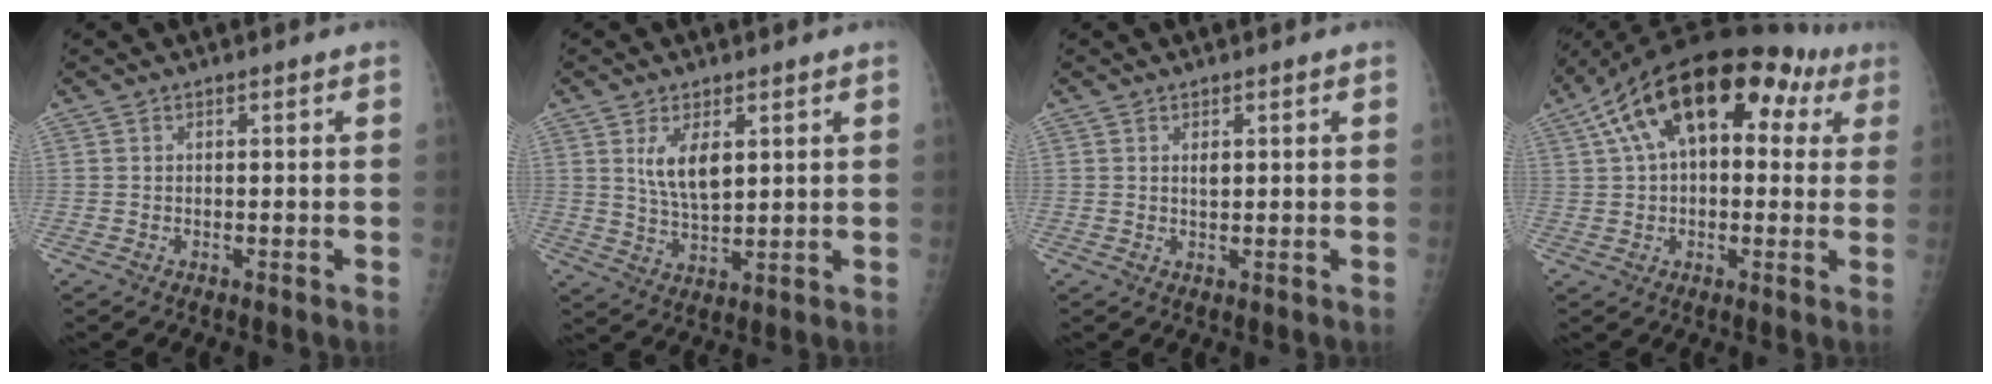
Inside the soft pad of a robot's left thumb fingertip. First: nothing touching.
{"total": 6.9, "force": [2.6, 3.2, 5.5], "torque": [-0.092, -0.019, 0.059]}
{"total": 1.2, "force": [0.5, 0.5, 0.9], "torque": [-0.012, -0.005, 0.012]}
{"total": 19.2, "force": [7.1, 10.6, 14.3], "torque": [-0.205, 0.047, 0.104]}